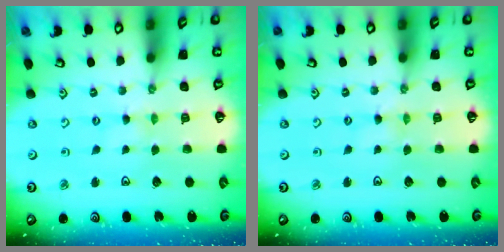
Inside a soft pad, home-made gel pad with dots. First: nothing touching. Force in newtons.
{"total": 1.3, "press": 1.2, "slide": 0.2}